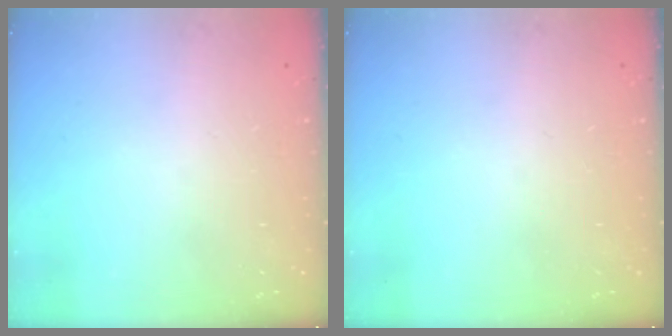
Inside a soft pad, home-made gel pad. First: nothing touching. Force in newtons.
{"total": 0.0}